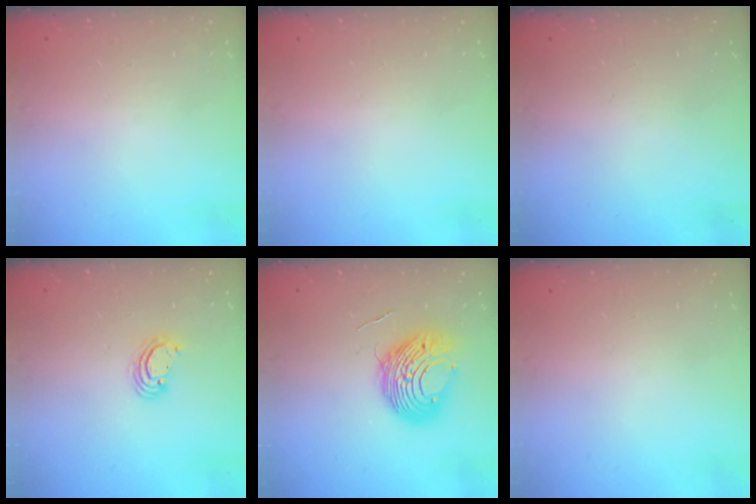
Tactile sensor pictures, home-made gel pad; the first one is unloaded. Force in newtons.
{"total": 0.0}
{"total": 0.0}
{"total": 3.6, "press": 3.6, "slide": 0.4}
{"total": 9.7, "press": 9.7, "slide": 0.8}
{"total": 0.0}